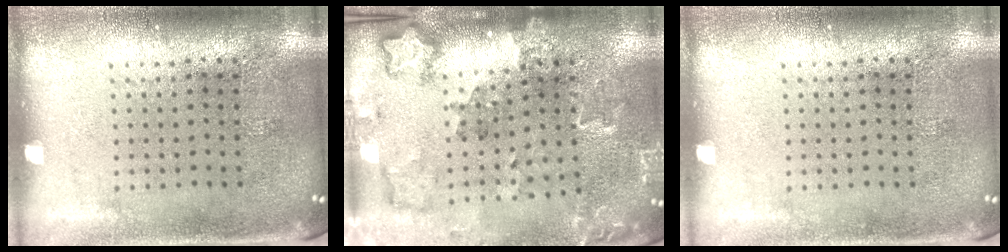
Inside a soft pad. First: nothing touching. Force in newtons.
{"total": 1.8, "press": 1.8, "slide": 0.0}
{"total": 0.0}